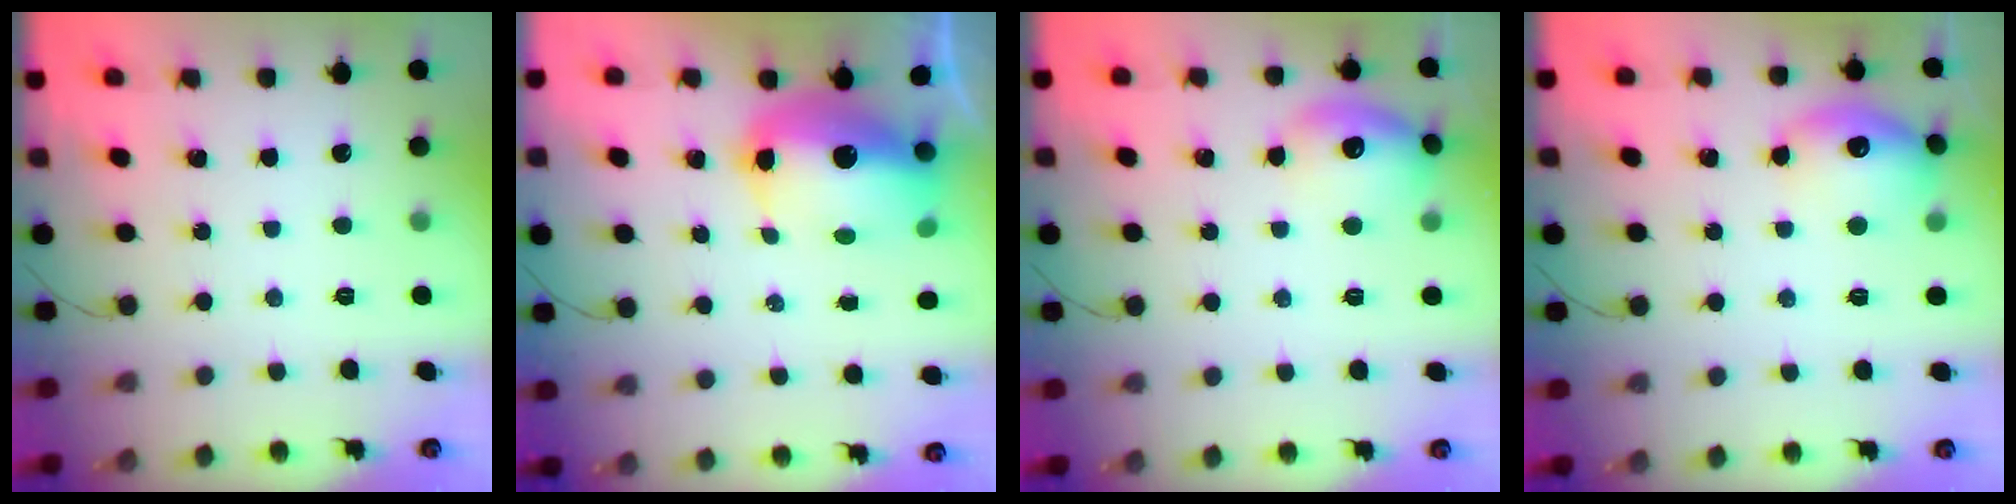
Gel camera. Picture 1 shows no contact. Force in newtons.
{"total": 11.6, "press": 11.4, "slide": 2.2}
{"total": 13.5, "press": 13.4, "slide": 0.9}
{"total": 14.1, "press": 14.1, "slide": 1.2}